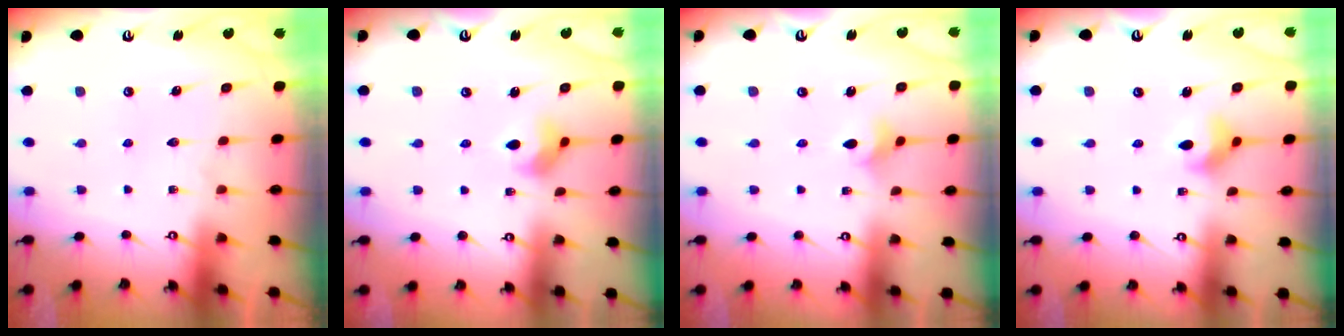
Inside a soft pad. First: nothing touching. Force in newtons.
{"total": 4.4, "press": 4.3, "slide": 0.7}
{"total": 2.8, "press": 2.8, "slide": 0.6}
{"total": 5.9, "press": 5.8, "slide": 1.4}